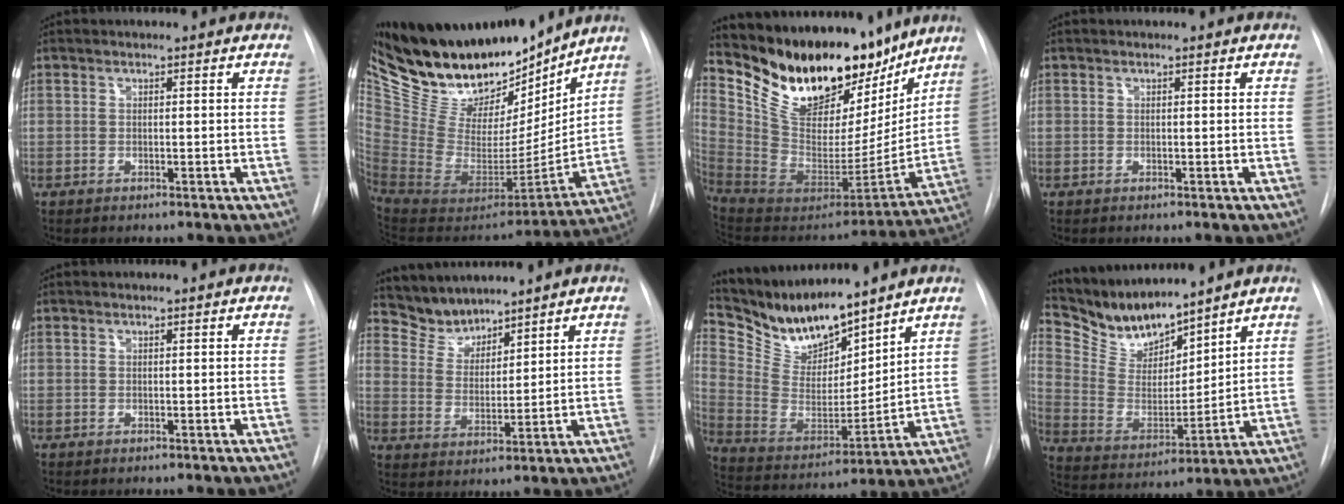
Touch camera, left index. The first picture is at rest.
{"total": 27.8, "force": [23.1, 9.5, 12.2], "torque": [-0.229, -0.023, 0.389]}
{"total": 25.6, "force": [20.7, 10.1, 11.2], "torque": [-0.195, -0.025, 0.336]}
{"total": 0.0}
{"total": 0.0}
{"total": 5.8, "force": [5.6, 1.3, -0.4], "torque": [0.005, 0.008, 0.121]}
{"total": 14.8, "force": [13.4, 2.9, 5.5], "torque": [-0.113, -0.005, 0.265]}
{"total": 12.0, "force": [11.3, 2.2, 3.4], "torque": [-0.078, 0.001, 0.228]}